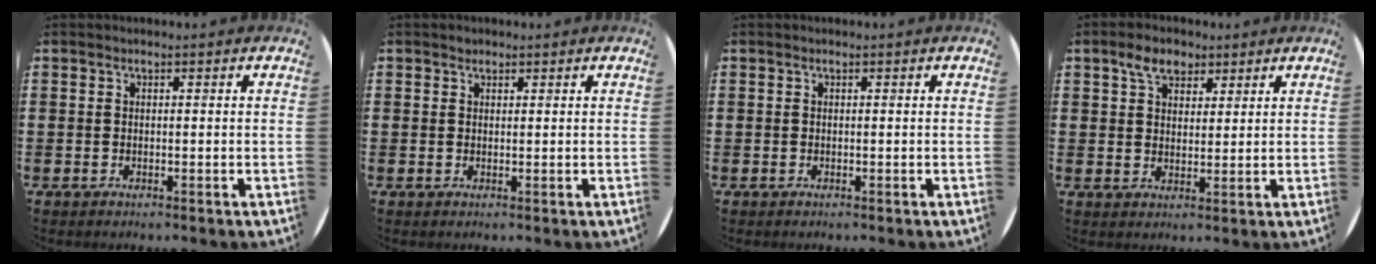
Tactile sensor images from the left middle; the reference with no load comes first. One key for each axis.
{"total": 0.8, "fx": 0.6, "fy": 0.4, "fz": 0.0, "tx": 0.007, "ty": 0.000, "tz": 0.011}
{"total": 0.0}
{"total": 4.5, "fx": 3.1, "fy": 2.6, "fz": 1.9, "tx": -0.030, "ty": 0.005, "tz": 0.055}